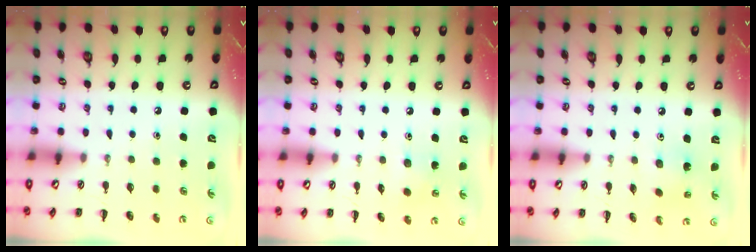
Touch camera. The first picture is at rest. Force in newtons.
{"total": 6.0, "press": 5.9, "slide": 1.1}
{"total": 1.4, "press": 1.3, "slide": 0.6}